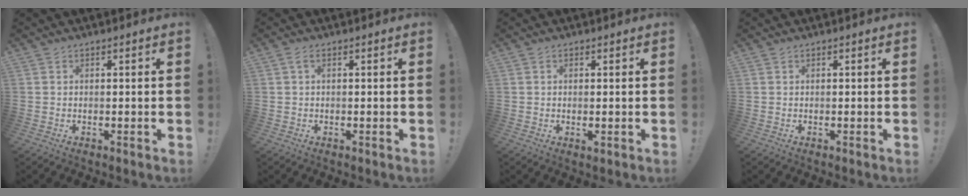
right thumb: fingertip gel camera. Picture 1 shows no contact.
{"total": 1.2, "force": [0.2, 0.3, 1.2], "torque": [-0.024, 0.003, 0.003]}
{"total": 1.5, "force": [0.2, 0.4, 1.5], "torque": [-0.017, -0.004, 0.004]}
{"total": 0.0}